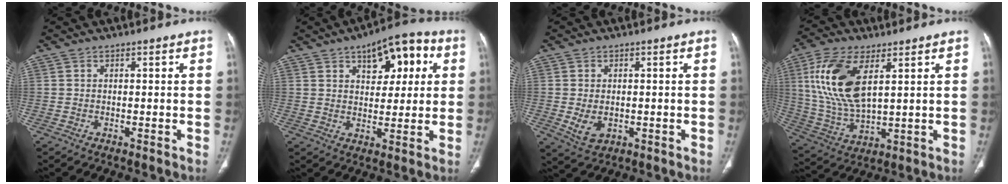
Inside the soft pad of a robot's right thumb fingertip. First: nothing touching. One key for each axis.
{"total": 12.4, "fx": 4.9, "fy": 6.5, "fz": 9.3, "tx": -0.088, "ty": 0.005, "tz": 0.066}
{"total": 4.6, "fx": -0.6, "fy": 3.1, "fz": 3.3, "tx": -0.058, "ty": -0.005, "tz": 0.002}
{"total": 16.1, "fx": 5.3, "fy": 7.4, "fz": 13.2, "tx": -0.280, "ty": -0.016, "tz": 0.113}